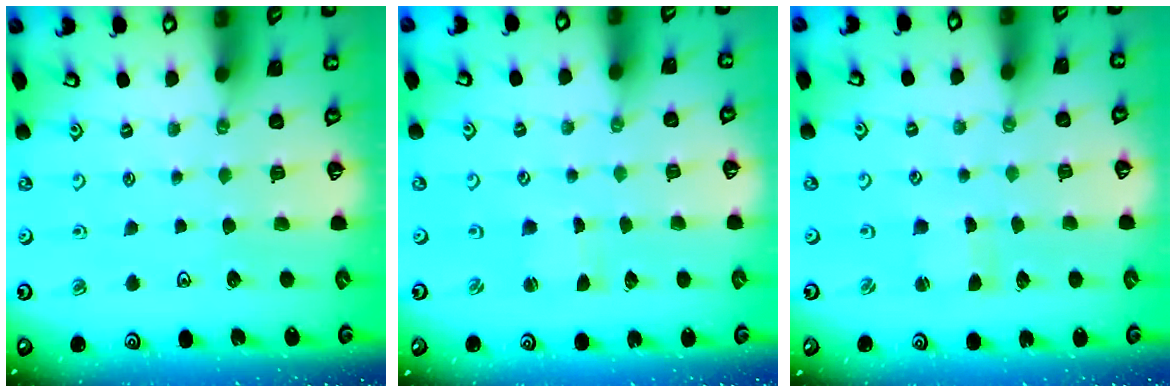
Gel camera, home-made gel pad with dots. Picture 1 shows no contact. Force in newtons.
{"total": 0.7, "press": 0.7, "slide": 0.0}
{"total": 1.1, "press": 1.0, "slide": 0.2}